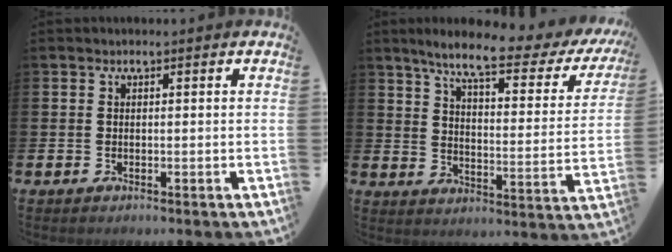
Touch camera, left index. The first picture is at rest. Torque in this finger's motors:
{"motor_torque": [1.11, -1.02, 0.80, 0.21]}